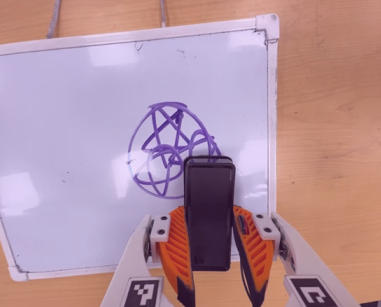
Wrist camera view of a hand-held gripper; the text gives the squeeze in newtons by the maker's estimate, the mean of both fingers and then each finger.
{"total": 4.6, "left": 3.1, "right": 6.1}